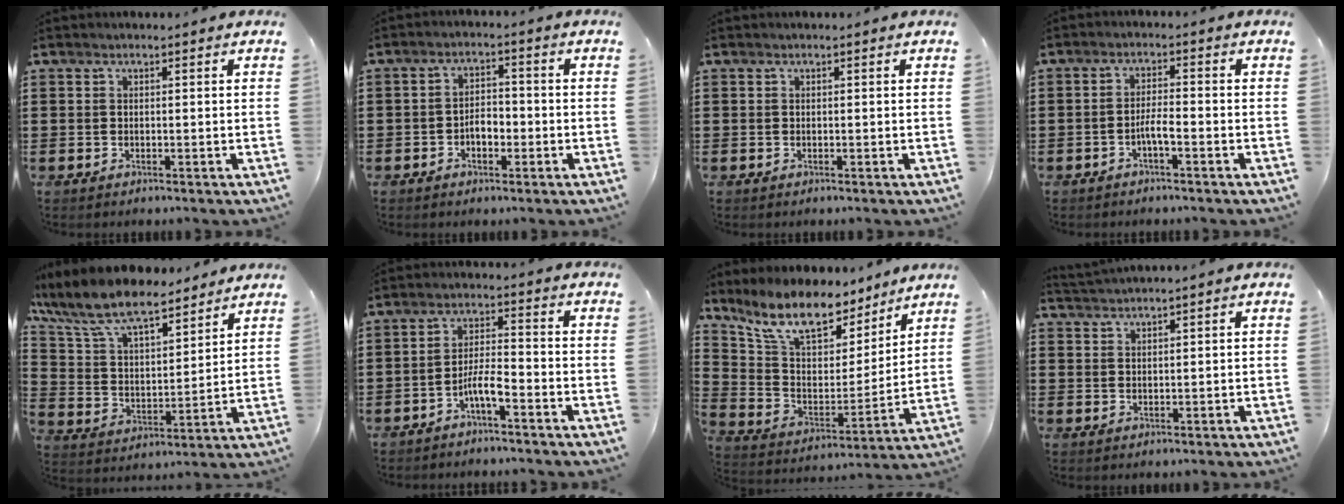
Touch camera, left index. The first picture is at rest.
{"total": 3.2, "force": [-1.4, 1.7, 2.3], "torque": [-0.045, 0.005, -0.029]}
{"total": 0.0}
{"total": 3.0, "force": [-1.5, 0.5, 2.6], "torque": [-0.054, 0.001, -0.029]}
{"total": 9.9, "force": [8.7, 2.5, 4.0], "torque": [-0.117, -0.043, 0.154]}
{"total": 4.7, "force": [-2.8, 0.8, 3.7], "torque": [-0.079, 0.005, -0.057]}
{"total": 11.8, "force": [9.4, 4.2, 5.7], "torque": [-0.146, -0.052, 0.168]}
{"total": 1.4, "force": [1.3, -0.4, 0.2], "torque": [-0.006, -0.001, 0.027]}